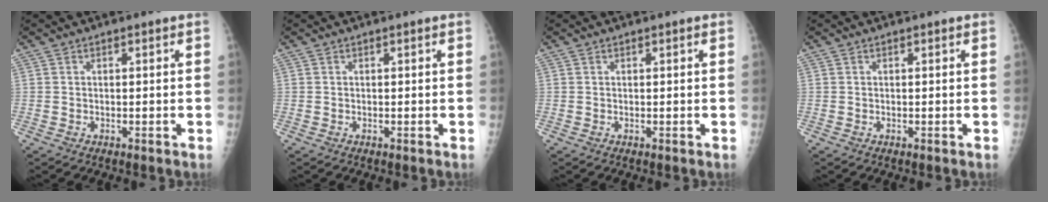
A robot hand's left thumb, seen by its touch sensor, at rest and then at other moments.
{"total": 0.0}
{"total": 0.0}
{"total": 0.0}